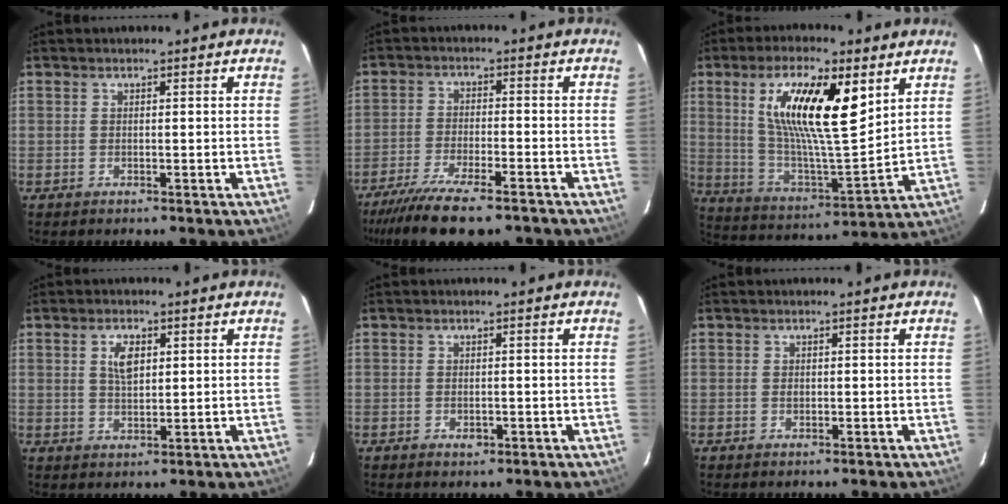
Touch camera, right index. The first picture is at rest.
{"total": 14.2, "force": [-11.4, 3.3, 7.9], "torque": [-0.172, -0.038, -0.190]}
{"total": 19.1, "force": [7.8, 5.4, 16.6], "torque": [-0.298, 0.001, 0.143]}
{"total": 4.3, "force": [1.4, 2.2, 3.4], "torque": [-0.061, 0.006, 0.028]}
{"total": 1.5, "force": [-0.6, 1.1, 0.8], "torque": [-0.012, -0.001, -0.008]}
{"total": 0.8, "force": [-0.1, 0.7, 0.5], "torque": [-0.006, 0.001, -0.001]}